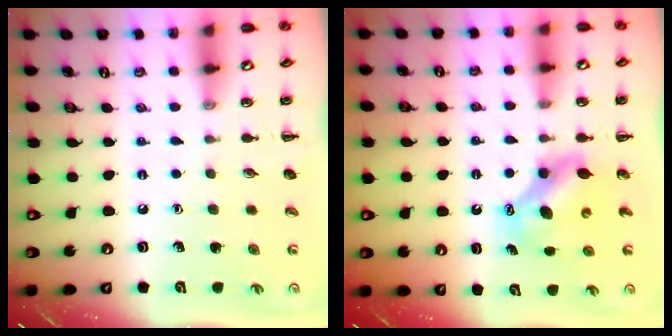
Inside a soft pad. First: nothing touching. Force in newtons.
{"total": 7.1, "press": 7.0, "slide": 1.1}